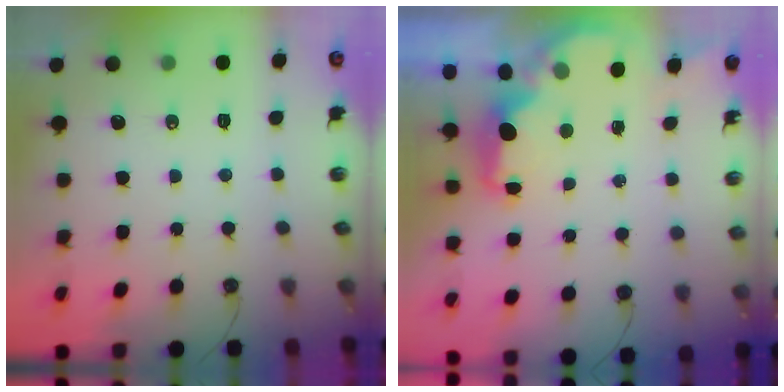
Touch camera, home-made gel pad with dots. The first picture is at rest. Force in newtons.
{"total": 2.2, "press": 2.1, "slide": 0.7}